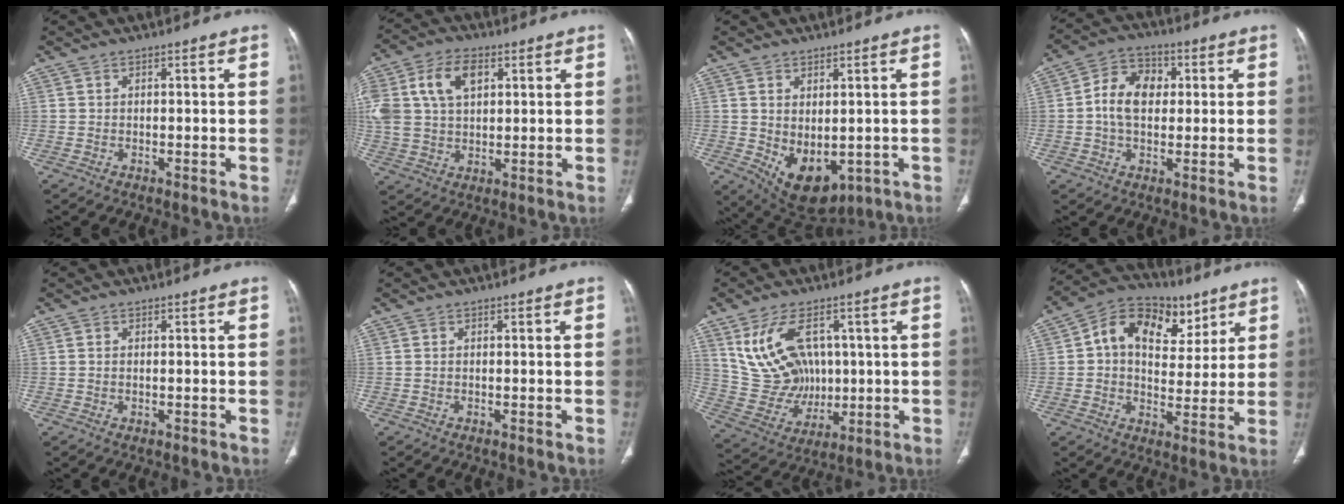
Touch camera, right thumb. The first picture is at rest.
{"total": 13.7, "force": [4.3, 8.9, 9.4], "torque": [-0.197, 0.004, 0.083]}
{"total": 10.1, "force": [-1.5, 6.1, 8.0], "torque": [-0.109, -0.008, 0.007]}
{"total": 9.1, "force": [0.7, 6.6, 6.2], "torque": [-0.095, 0.019, 0.005]}
{"total": 0.7, "force": [-0.1, 0.4, 0.6], "torque": [-0.020, -0.005, -0.001]}
{"total": 0.0}
{"total": 13.8, "force": [4.3, 9.5, 9.0], "torque": [-0.141, -0.013, 0.103]}
{"total": 15.4, "force": [6.2, 10.9, 9.0], "torque": [-0.099, 0.003, 0.098]}